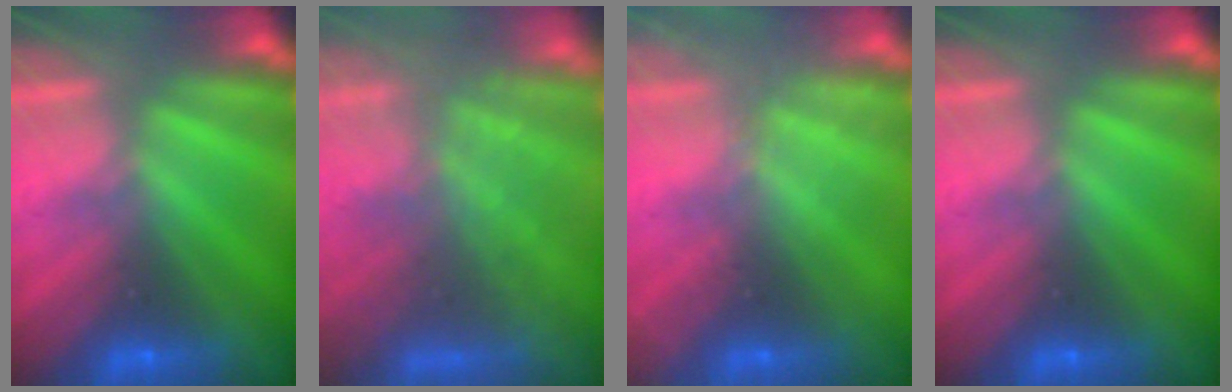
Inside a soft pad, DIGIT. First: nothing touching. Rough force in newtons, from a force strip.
{"total": 10.5}
{"total": 2.2}
{"total": 0.0}